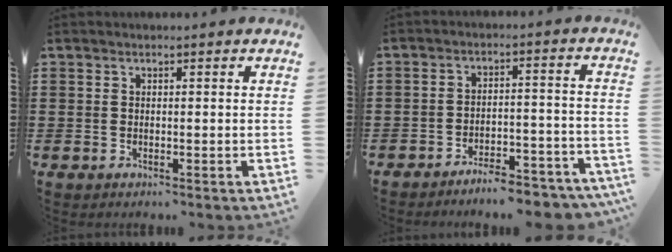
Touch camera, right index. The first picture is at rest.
{"total": 5.6, "force": [-5.4, 0.1, 1.4], "torque": [-0.020, 0.006, -0.105]}